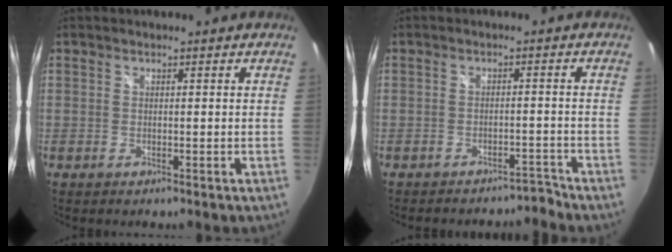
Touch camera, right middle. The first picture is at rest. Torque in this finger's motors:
{"motor_torque": [-0.26, -0.14, -0.08, -0.01]}